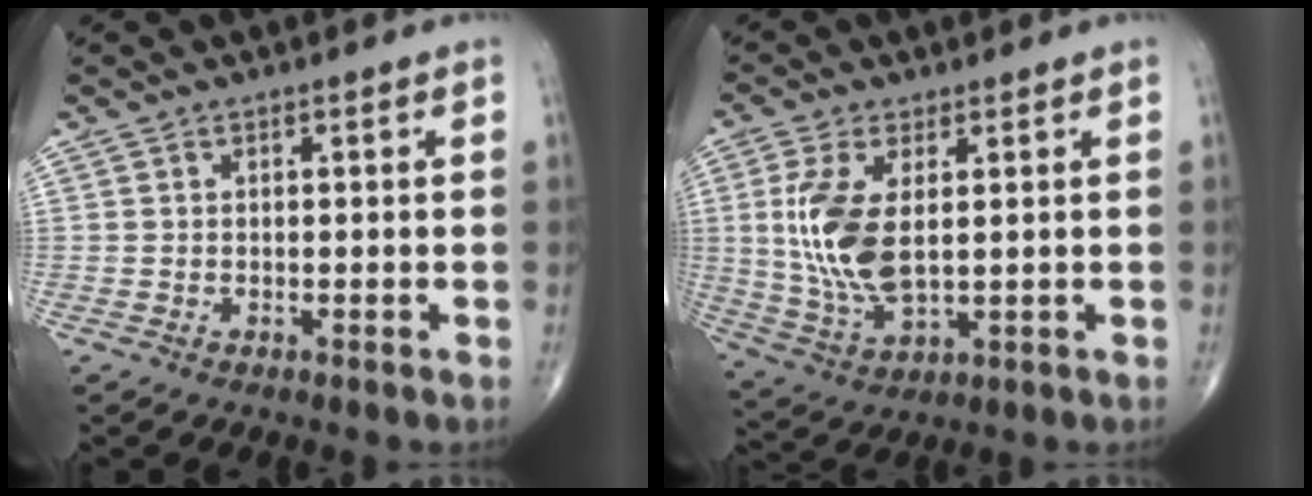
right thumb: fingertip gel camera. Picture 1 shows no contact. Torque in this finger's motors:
{"motor_torque": [0.91, 2.26, 1.42, 0.33, 0.34]}